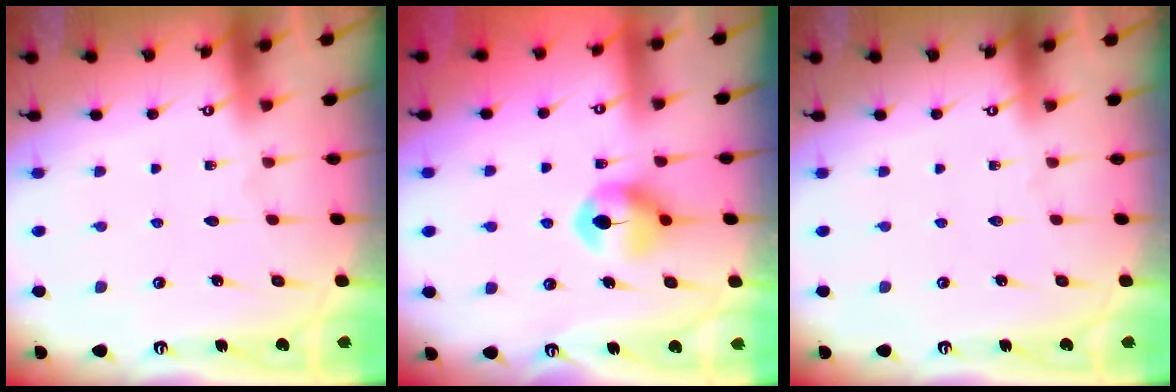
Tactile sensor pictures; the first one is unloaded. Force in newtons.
{"total": 7.4, "press": 7.4, "slide": 0.5}
{"total": 0.0}